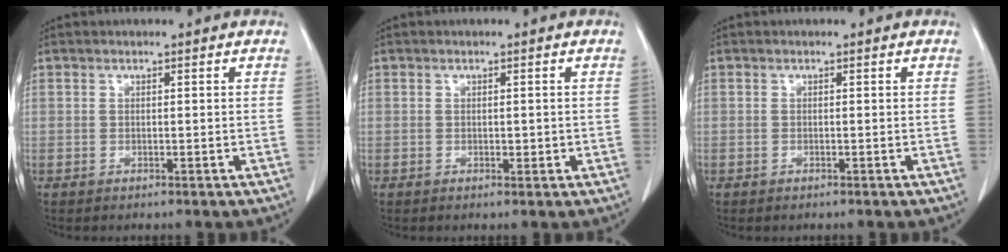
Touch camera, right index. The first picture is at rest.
{"total": 1.2, "force": [-0.1, 0.8, 0.9], "torque": [-0.009, 0.000, 0.002]}
{"total": 0.0}